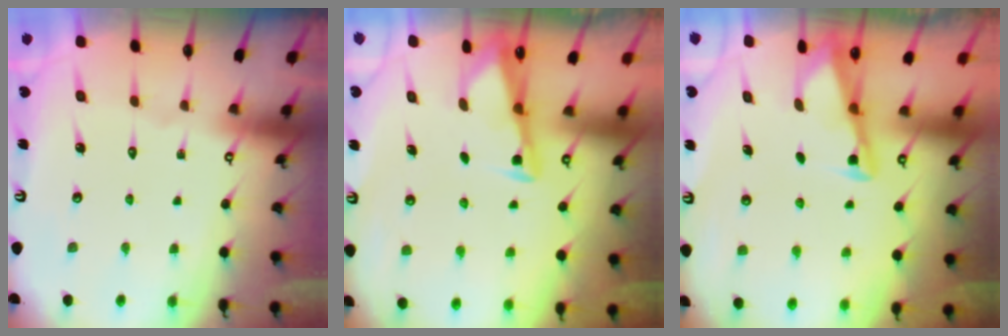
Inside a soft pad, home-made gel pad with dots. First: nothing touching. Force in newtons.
{"total": 2.8, "press": 2.8, "slide": 0.3}
{"total": 2.9, "press": 2.9, "slide": 0.3}